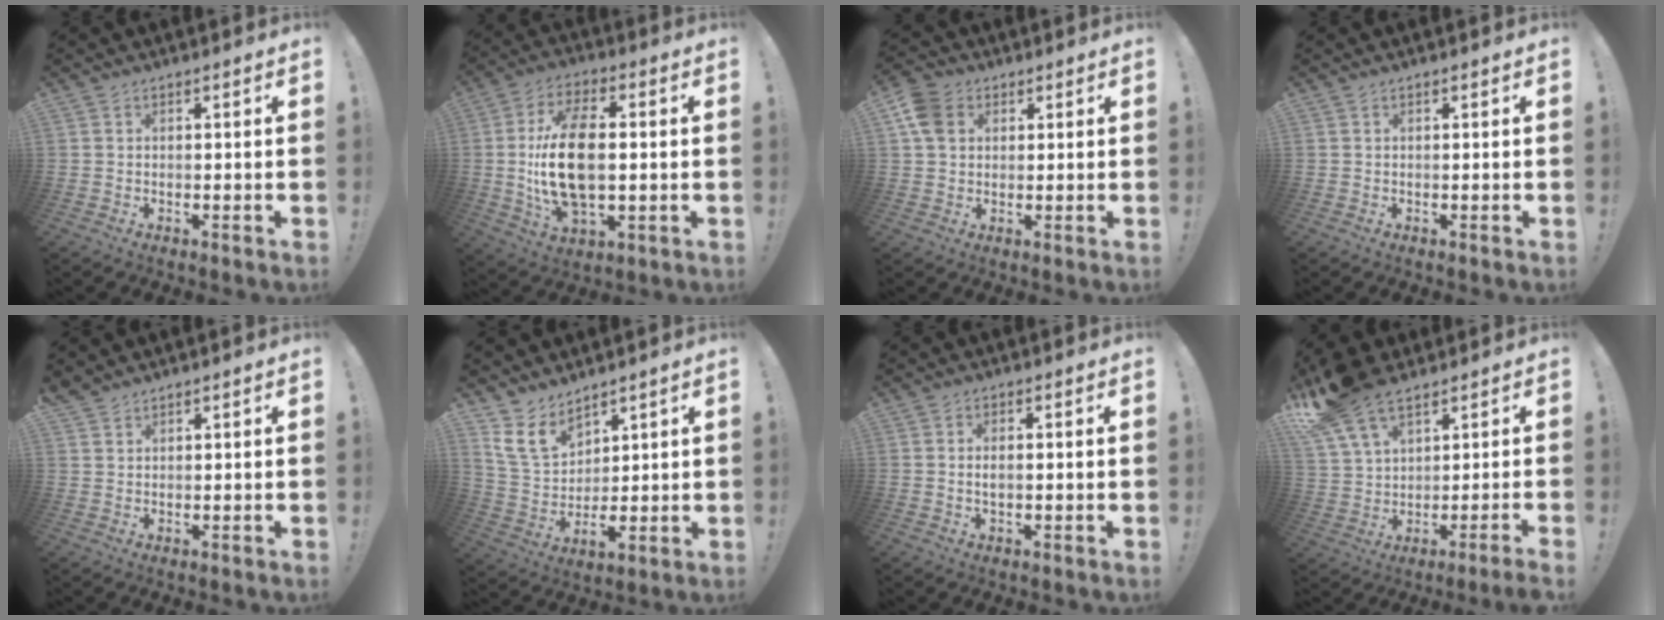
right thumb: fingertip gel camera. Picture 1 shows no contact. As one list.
[{"total": 17.5, "force": [0.1, 9.8, 14.5], "torque": [-0.289, 0.001, 0.000]}, {"total": 8.3, "force": [3.0, 6.4, 4.4], "torque": [-0.074, 0.003, 0.060]}, {"total": 0.0}, {"total": 2.1, "force": [2.0, 0.3, 0.5], "torque": [-0.004, -0.015, 0.037]}, {"total": 11.6, "force": [7.0, 7.3, 5.7], "torque": [-0.117, -0.040, 0.142]}, {"total": 1.8, "force": [-0.1, 1.0, 1.5], "torque": [-0.028, 0.005, -0.002]}, {"total": 11.5, "force": [6.7, 4.3, 8.3], "torque": [-0.162, -0.023, 0.135]}]